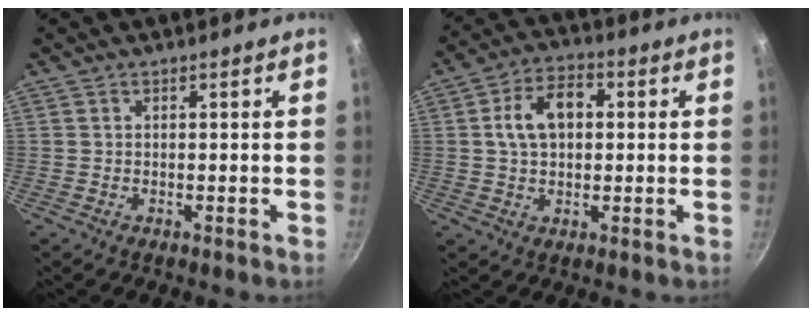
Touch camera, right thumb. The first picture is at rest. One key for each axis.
{"total": 9.4, "fx": 1.3, "fy": 6.3, "fz": 6.9, "tx": -0.097, "ty": 0.019, "tz": 0.014}